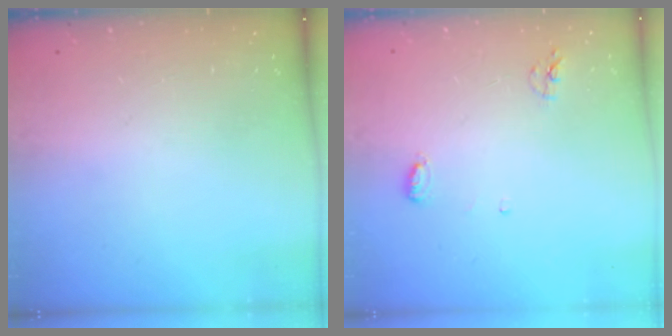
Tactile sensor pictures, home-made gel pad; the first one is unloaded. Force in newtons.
{"total": 5.4, "press": 5.3, "slide": 1.1}